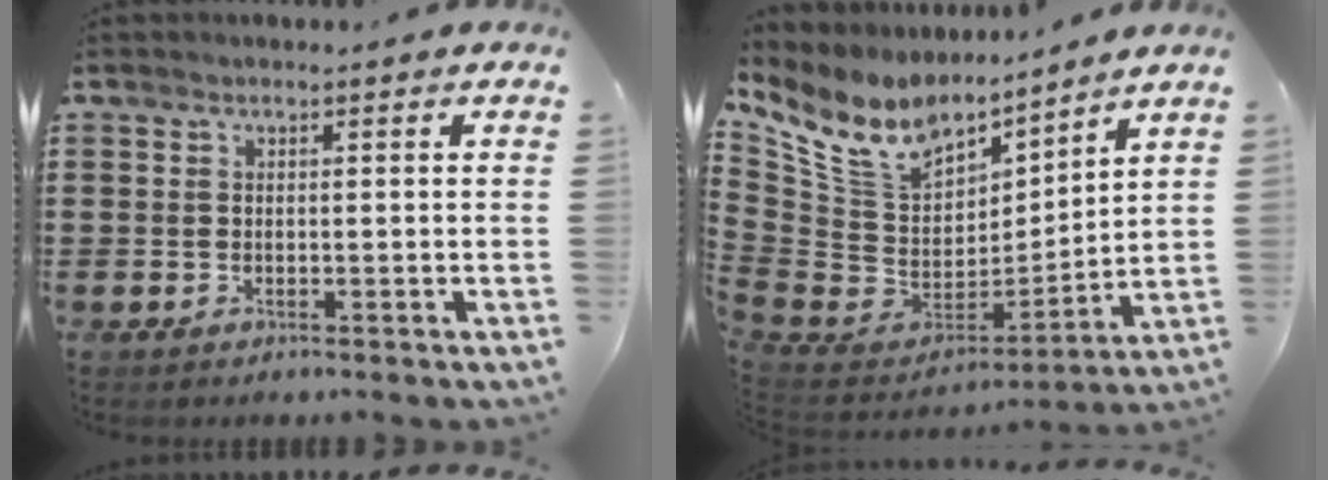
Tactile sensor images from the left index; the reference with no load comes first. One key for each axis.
{"total": 10.5, "fx": 7.1, "fy": 6.0, "fz": 4.9, "tx": -0.142, "ty": -0.041, "tz": 0.130}